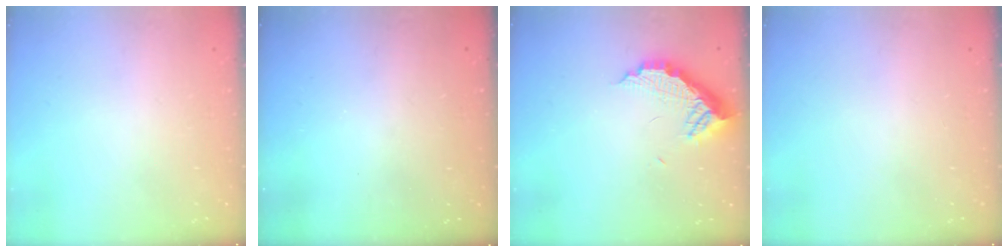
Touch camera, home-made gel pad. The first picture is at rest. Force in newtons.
{"total": 3.3, "press": 3.3, "slide": 0.3}
{"total": 10.0, "press": 10.0, "slide": 0.7}
{"total": 0.0}